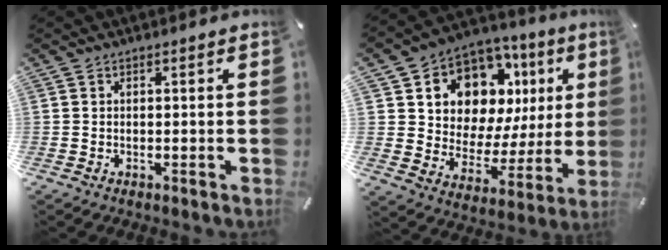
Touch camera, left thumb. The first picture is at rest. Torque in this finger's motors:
{"motor_torque": [2.52, 2.49, 0.82, -0.11, 0.14]}